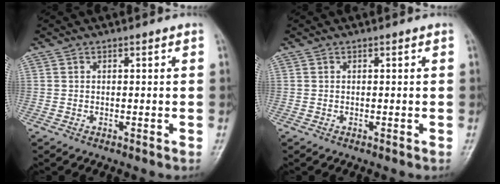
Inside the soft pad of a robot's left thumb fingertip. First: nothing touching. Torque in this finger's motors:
{"motor_torque": [-0.29, -0.26, 0.18, 0.33, -0.06]}